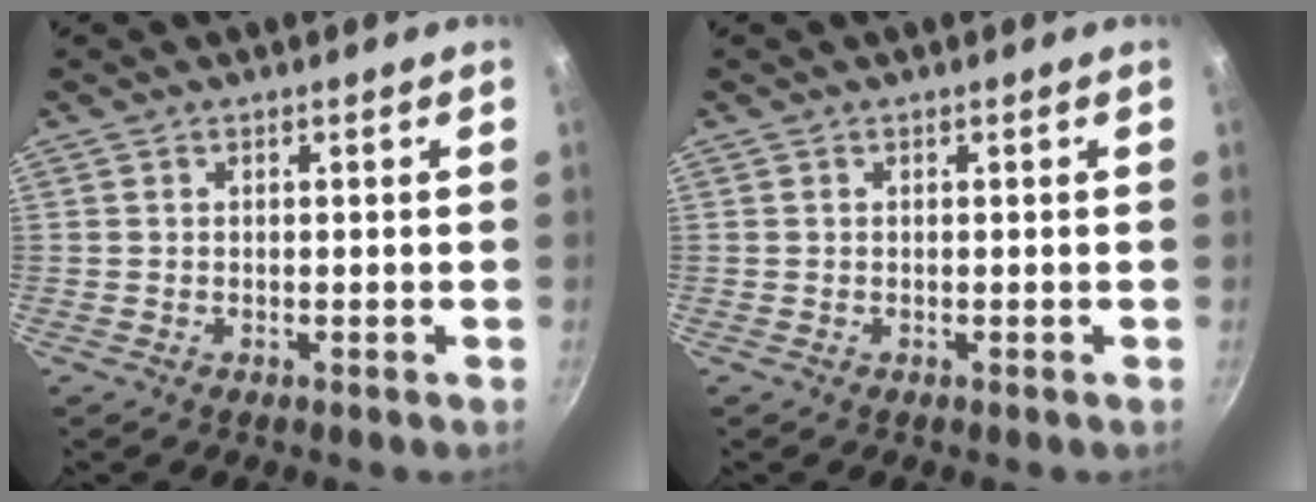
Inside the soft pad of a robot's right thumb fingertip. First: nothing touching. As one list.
[{"total": 0.0}]